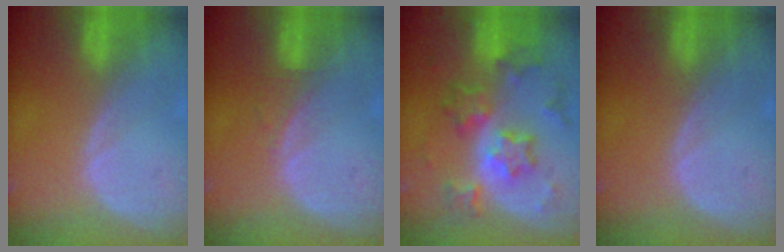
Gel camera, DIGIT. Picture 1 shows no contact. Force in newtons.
{"total": 1.2, "press": 1.2, "slide": 0.1}
{"total": 9.2, "press": 9.1, "slide": 0.8}
{"total": 0.0}